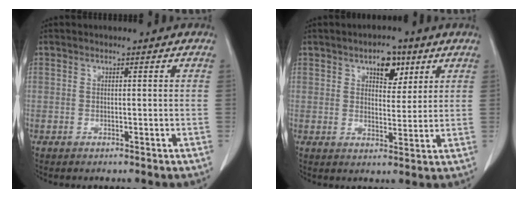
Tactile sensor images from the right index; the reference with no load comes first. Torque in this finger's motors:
{"motor_torque": [0.25, 0.30, 0.04, 0.02]}